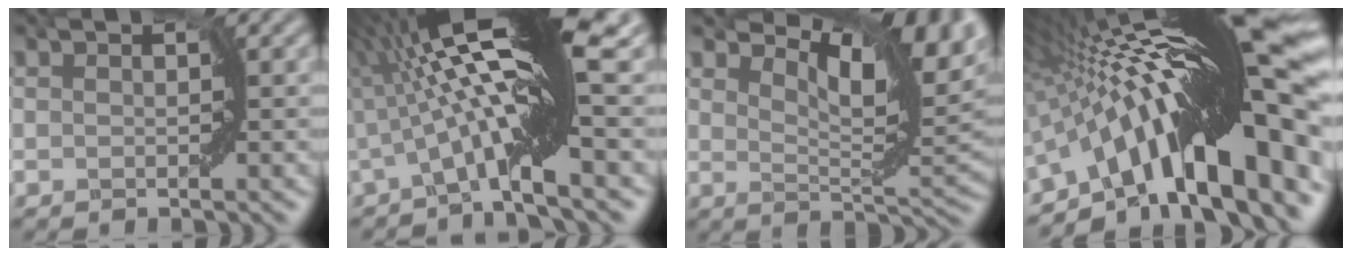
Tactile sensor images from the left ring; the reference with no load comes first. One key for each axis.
{"total": 12.2, "fx": 0.7, "fy": 1.6, "fz": 12.0, "tx": -0.194, "ty": 0.022, "tz": 0.008}
{"total": 9.6, "fx": 4.5, "fy": 3.5, "fz": 7.7, "tx": -0.128, "ty": 0.003, "tz": 0.078}
{"total": 18.3, "fx": -2.4, "fy": 3.8, "fz": 17.7, "tx": -0.254, "ty": 0.029, "tz": -0.065}